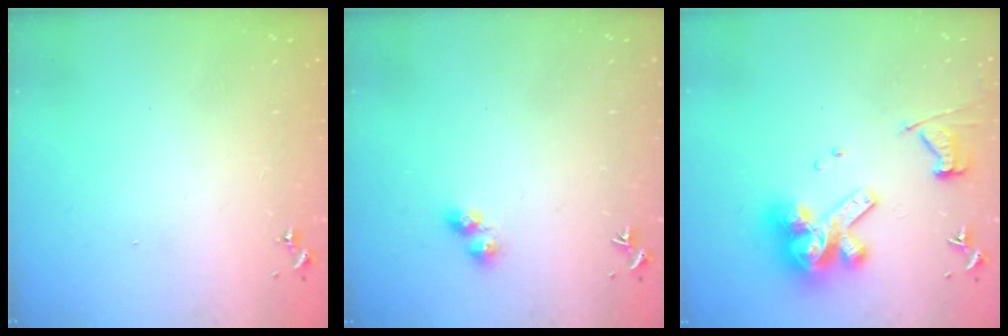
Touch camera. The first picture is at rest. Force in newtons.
{"total": 3.5, "press": 3.4, "slide": 0.8}
{"total": 15.8, "press": 15.7, "slide": 1.8}